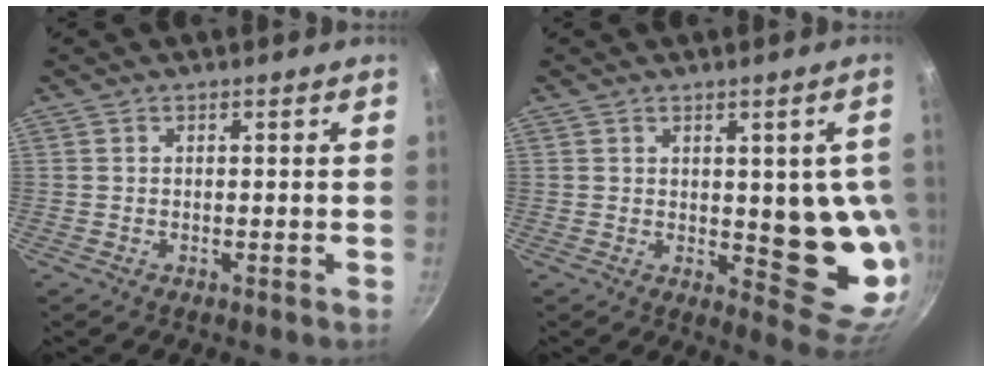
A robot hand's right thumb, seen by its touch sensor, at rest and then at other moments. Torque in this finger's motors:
{"motor_torque": [1.89, 1.89, 0.05, 0.03, 0.34]}